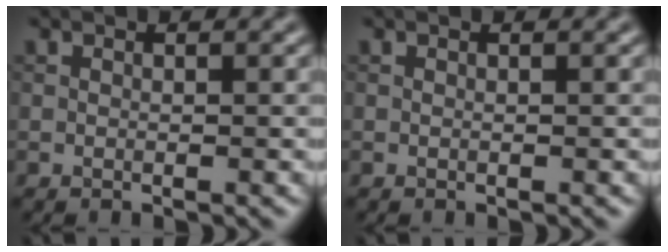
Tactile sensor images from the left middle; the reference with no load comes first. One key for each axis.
{"total": 0.0}